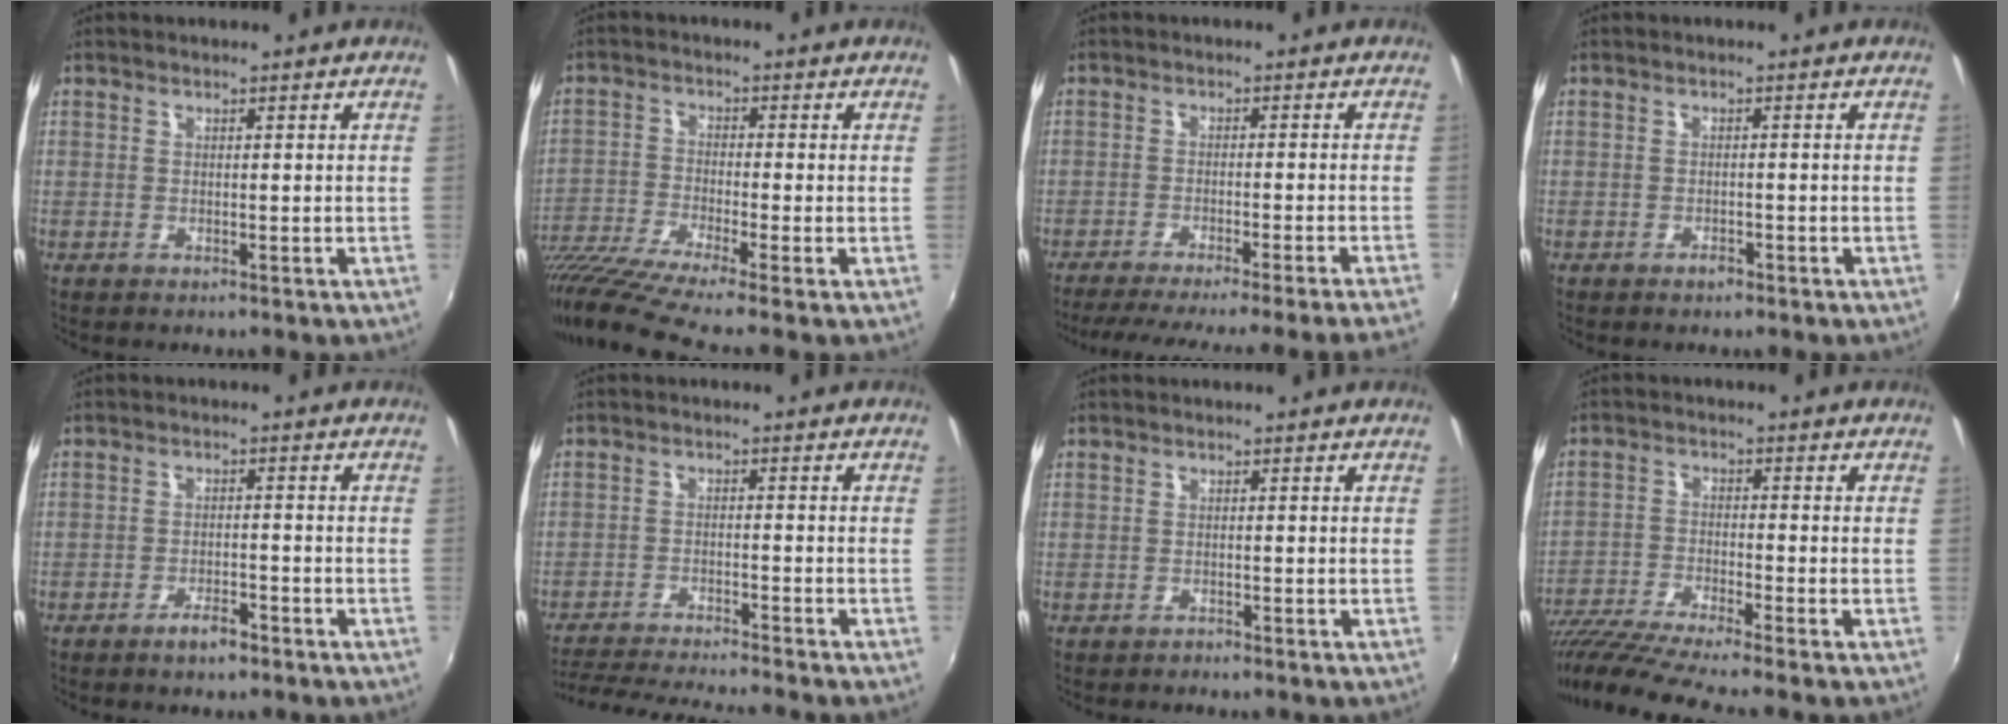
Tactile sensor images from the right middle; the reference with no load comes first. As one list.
[{"total": 10.9, "force": [-8.9, -1.1, 6.2], "torque": [-0.138, -0.038, -0.173]}, {"total": 16.7, "force": [-15.0, -2.6, 6.9], "torque": [-0.127, -0.030, -0.221]}, {"total": 1.1, "force": [-1.0, 0.5, 0.4], "torque": [-0.006, -0.001, -0.017]}, {"total": 3.2, "force": [-2.5, 1.0, 1.8], "torque": [-0.042, -0.001, -0.041]}, {"total": 12.2, "force": [-11.1, -0.5, 4.9], "torque": [-0.115, -0.019, -0.184]}, {"total": 0.7, "force": [-0.6, 0.4, 0.0], "torque": [-0.001, 0.000, -0.011]}, {"total": 12.4, "force": [-10.5, -0.7, 6.4], "torque": [-0.143, -0.038, -0.195]}]